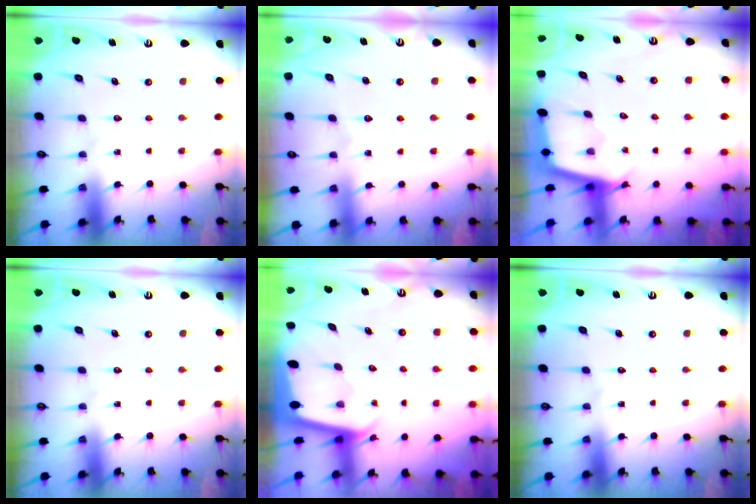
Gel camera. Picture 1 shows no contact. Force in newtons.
{"total": 5.1, "press": 5.0, "slide": 0.6}
{"total": 2.2, "press": 2.2, "slide": 0.1}
{"total": 0.0}
{"total": 2.0, "press": 2.0, "slide": 0.1}
{"total": 0.0}